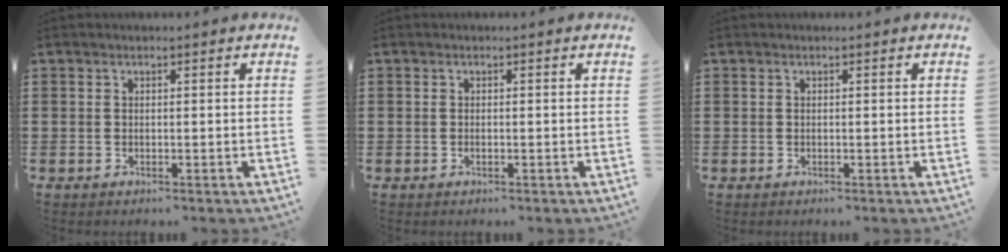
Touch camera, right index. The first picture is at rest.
{"total": 0.0}
{"total": 0.0}